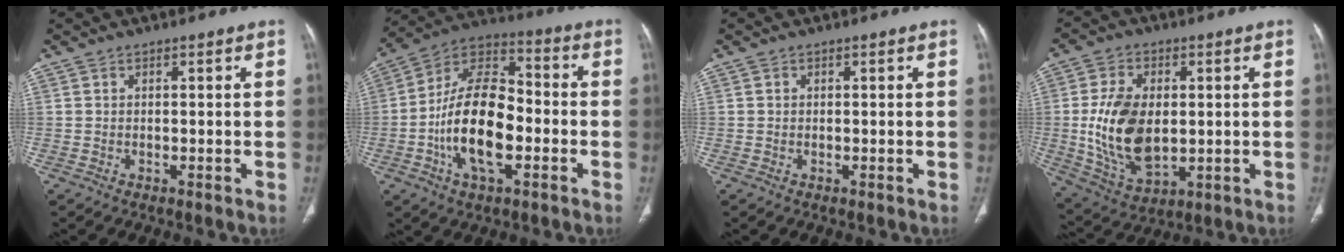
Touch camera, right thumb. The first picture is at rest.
{"total": 18.5, "force": [-4.0, 9.5, 15.3], "torque": [-0.265, 0.033, -0.075]}
{"total": 0.0}
{"total": 14.3, "force": [0.0, 8.7, 11.3], "torque": [-0.207, -0.009, 0.014]}